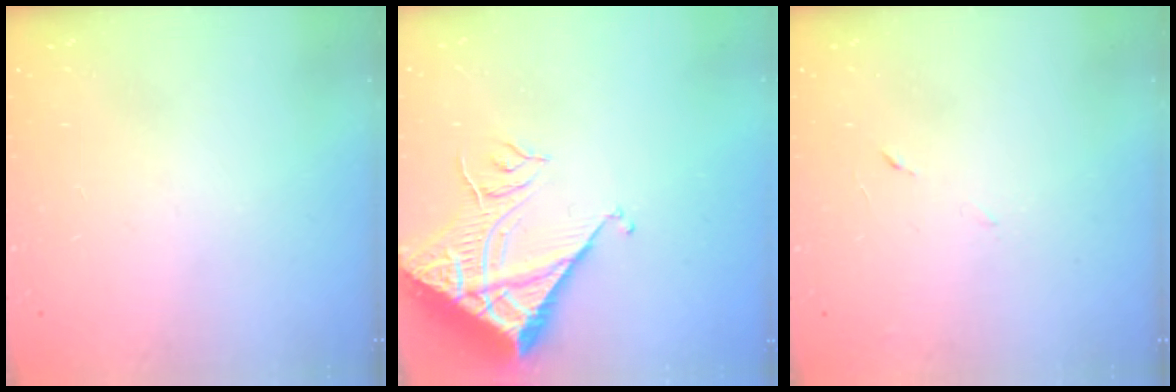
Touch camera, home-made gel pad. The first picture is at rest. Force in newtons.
{"total": 11.6, "press": 11.5, "slide": 1.4}
{"total": 5.3, "press": 5.3, "slide": 0.6}